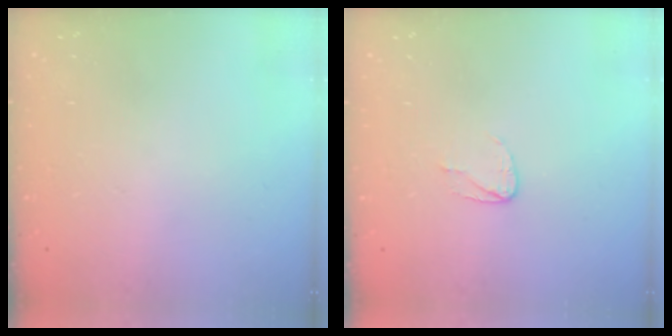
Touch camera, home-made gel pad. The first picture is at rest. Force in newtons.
{"total": 3.8, "press": 3.7, "slide": 0.3}